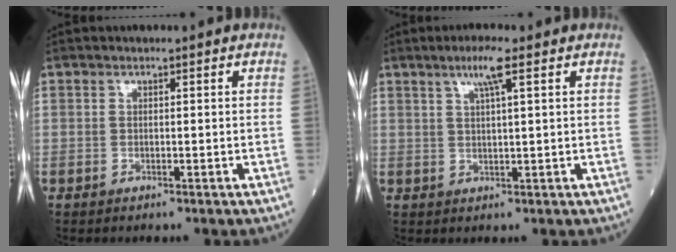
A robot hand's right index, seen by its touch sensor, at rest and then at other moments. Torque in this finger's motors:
{"motor_torque": [0.18, 0.18, -0.03, 0.01]}